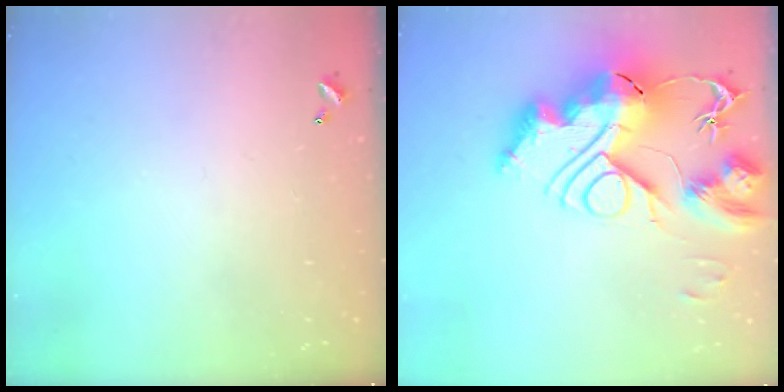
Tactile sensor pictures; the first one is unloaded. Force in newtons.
{"total": 0.7, "press": 0.7, "slide": 0.0}